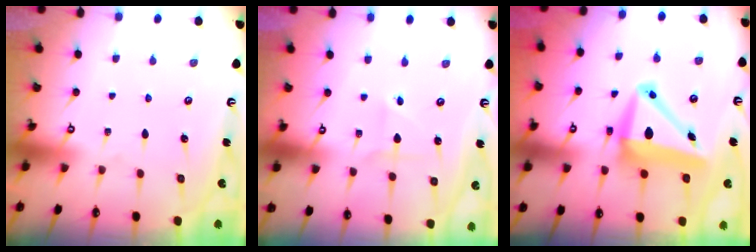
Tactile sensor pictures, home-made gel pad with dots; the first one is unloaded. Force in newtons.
{"total": 2.9, "press": 2.9, "slide": 0.3}
{"total": 10.8, "press": 10.6, "slide": 2.0}